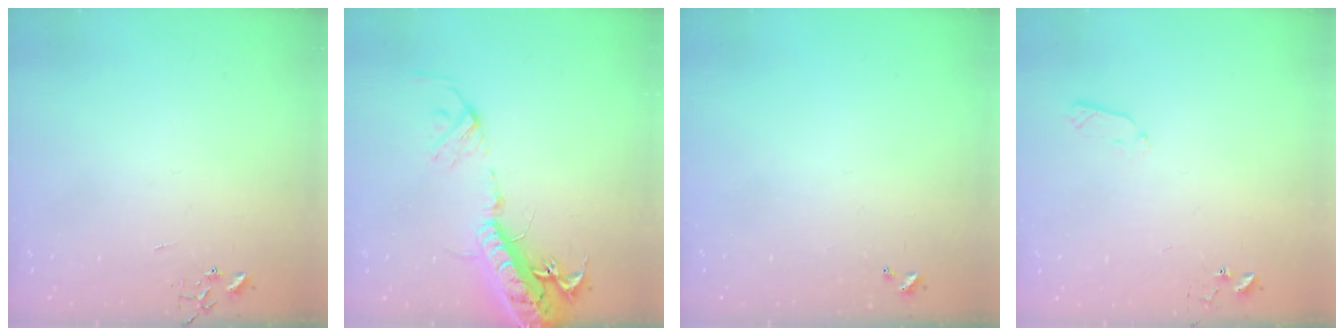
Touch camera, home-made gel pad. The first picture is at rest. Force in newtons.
{"total": 20.6, "press": 20.2, "slide": 4.3}
{"total": 0.0}
{"total": 5.6, "press": 5.6, "slide": 0.8}